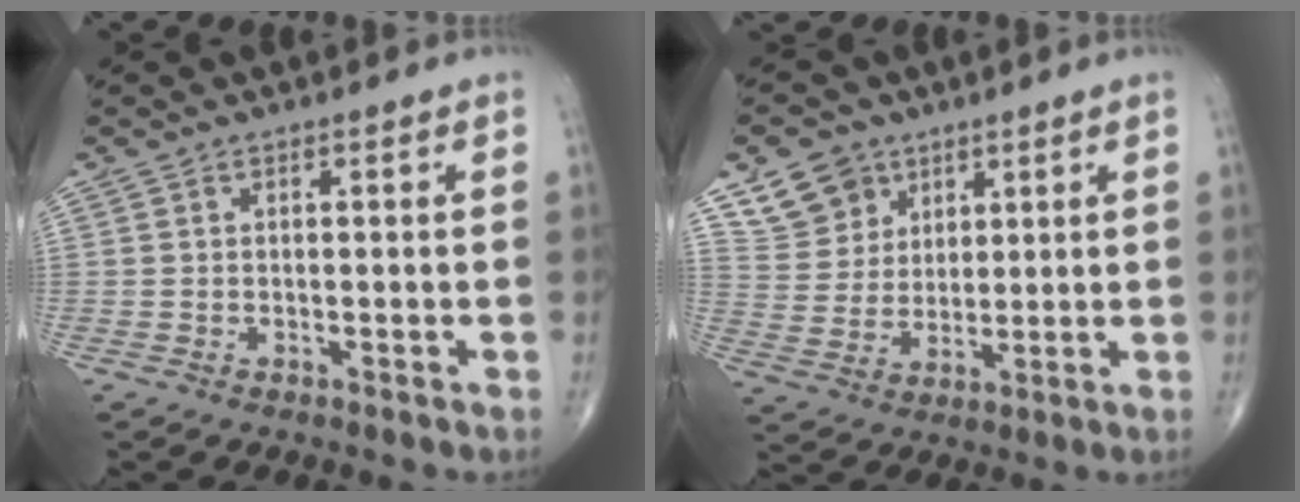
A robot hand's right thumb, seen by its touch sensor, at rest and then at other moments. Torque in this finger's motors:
{"motor_torque": [-0.55, 0.61, -0.28, 0.30, 0.03]}